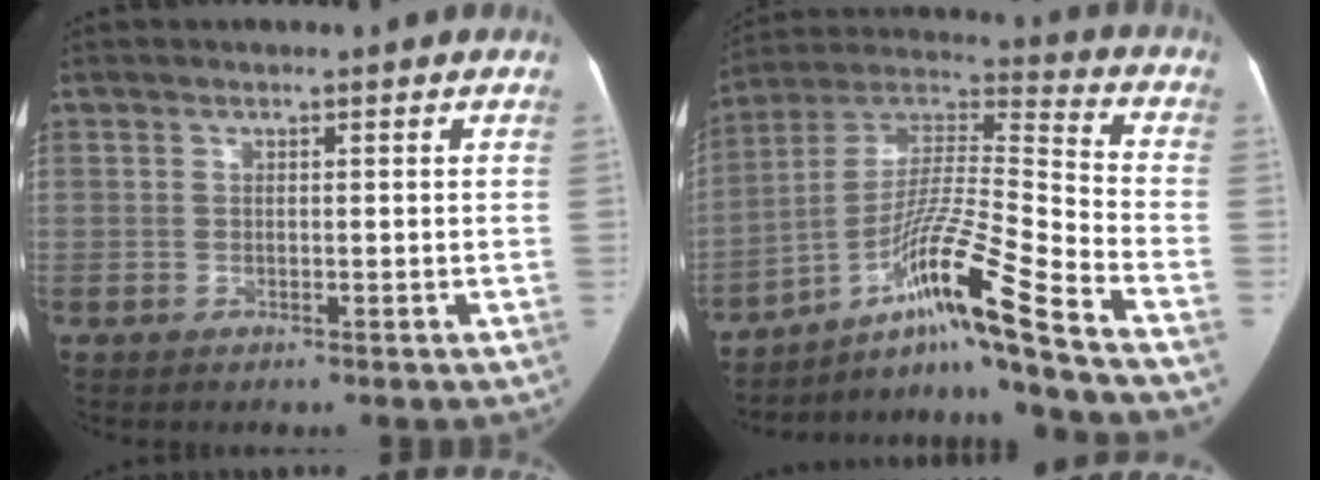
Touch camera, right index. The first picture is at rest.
{"total": 17.9, "force": [-11.6, -1.8, 13.6], "torque": [-0.266, 0.009, -0.200]}